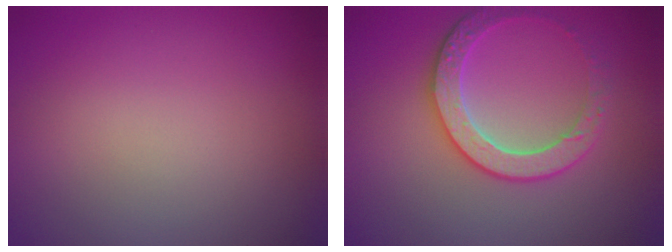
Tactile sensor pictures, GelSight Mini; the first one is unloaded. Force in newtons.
{"total": 3.8, "press": 3.8, "slide": 0.7}